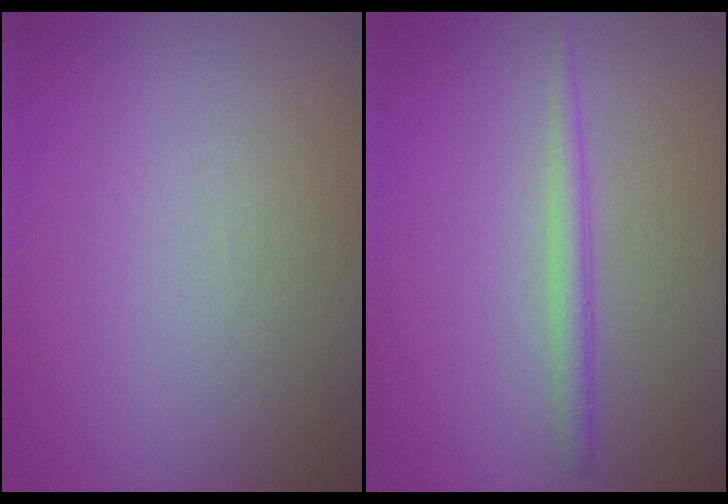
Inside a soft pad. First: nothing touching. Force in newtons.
{"total": 1.7, "press": 1.7, "slide": 0.1}